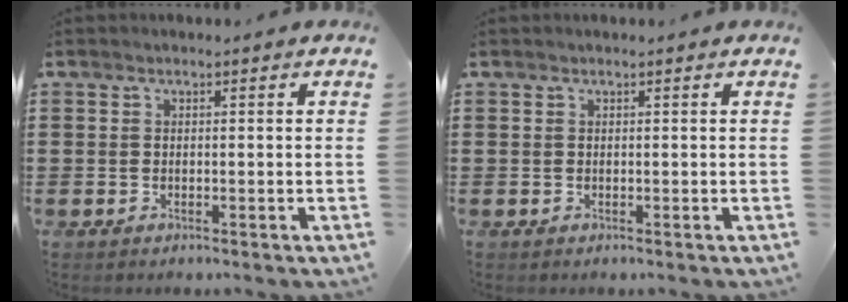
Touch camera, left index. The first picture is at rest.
{"total": 0.0}